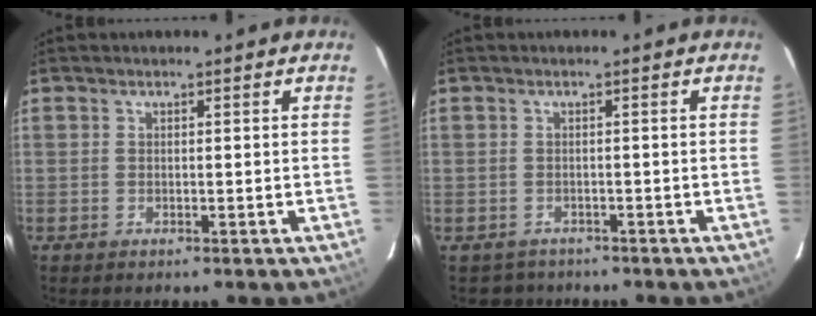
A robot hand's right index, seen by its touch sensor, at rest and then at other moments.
{"total": 2.6, "force": [-2.0, 1.6, -0.4], "torque": [0.002, 0.004, -0.029]}